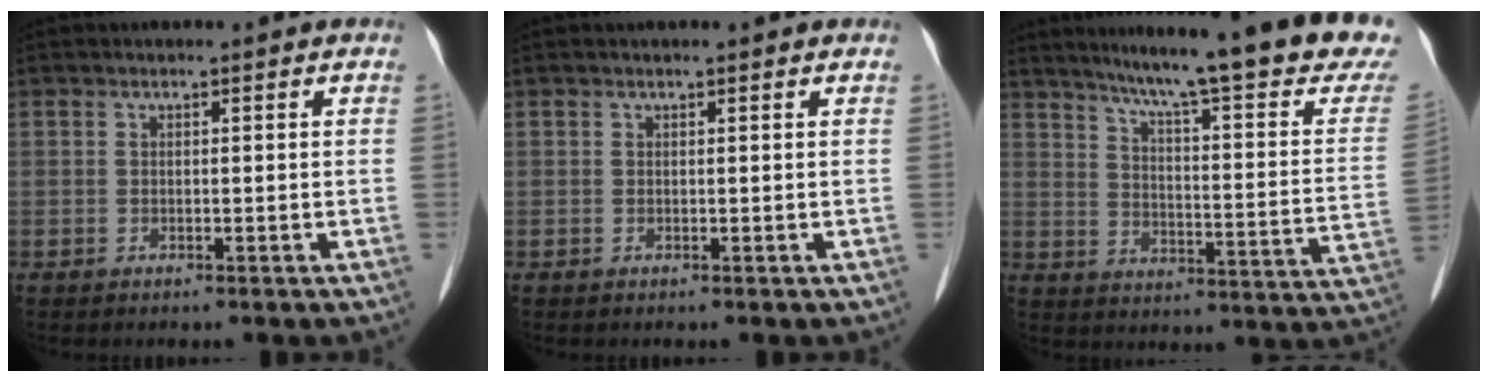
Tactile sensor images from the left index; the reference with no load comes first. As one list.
[{"total": 1.2, "force": [1.1, 0.1, 0.5], "torque": [-0.011, 0.011, 0.012]}, {"total": 24.1, "force": [19.6, 1.4, 13.9], "torque": [-0.198, -0.049, 0.249]}]